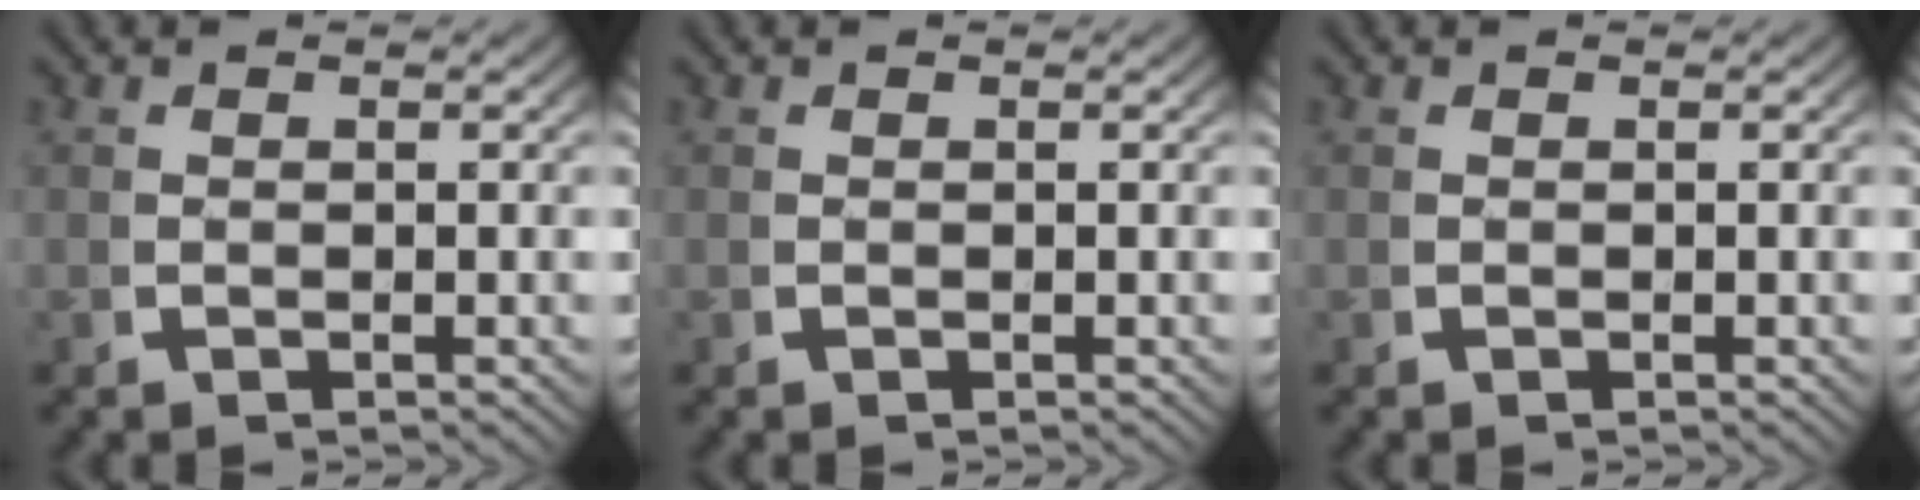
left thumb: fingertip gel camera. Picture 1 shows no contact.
{"total": 0.0}
{"total": 0.0}